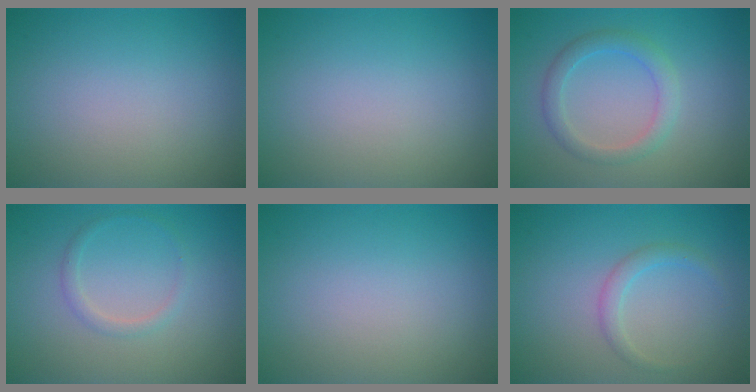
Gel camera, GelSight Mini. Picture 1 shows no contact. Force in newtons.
{"total": 0.0}
{"total": 2.5, "press": 2.5, "slide": 0.1}
{"total": 1.2, "press": 1.2, "slide": 0.1}
{"total": 0.0}
{"total": 1.5, "press": 1.5, "slide": 0.1}